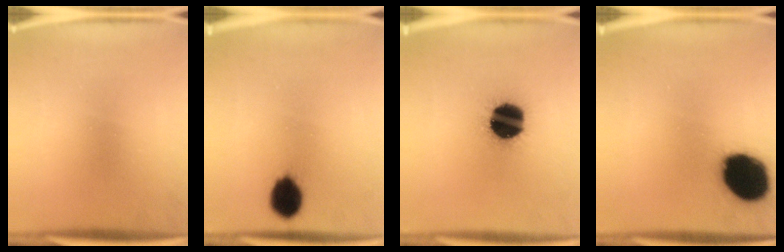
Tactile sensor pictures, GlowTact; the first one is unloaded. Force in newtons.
{"total": 8.9}
{"total": 19.9}
{"total": 19.2}